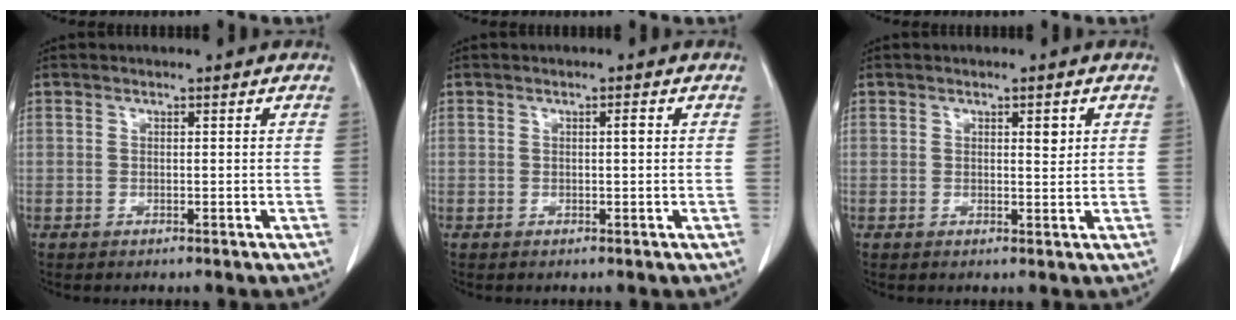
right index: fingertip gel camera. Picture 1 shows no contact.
{"total": 0.8, "force": [0.2, 0.1, 0.8], "torque": [-0.014, 0.001, 0.002]}
{"total": 1.8, "force": [0.7, 0.6, 1.5], "torque": [-0.023, -0.003, 0.011]}